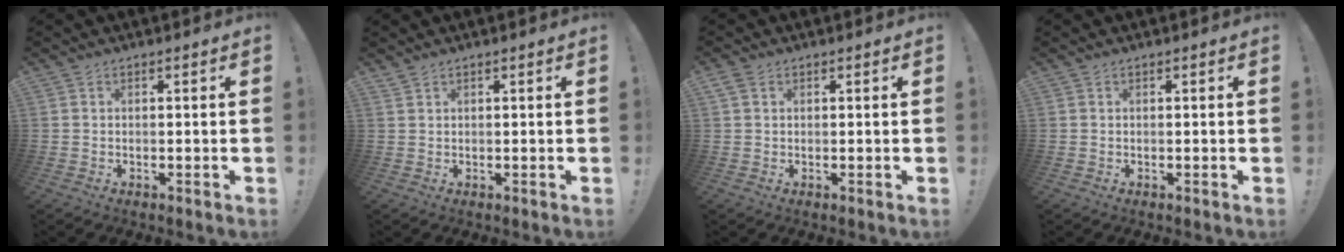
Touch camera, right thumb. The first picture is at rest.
{"total": 1.0, "force": [0.9, 0.3, 0.5], "torque": [-0.012, -0.001, 0.017]}
{"total": 2.0, "force": [1.1, 1.3, 1.0], "torque": [-0.015, 0.001, 0.021]}
{"total": 0.0}